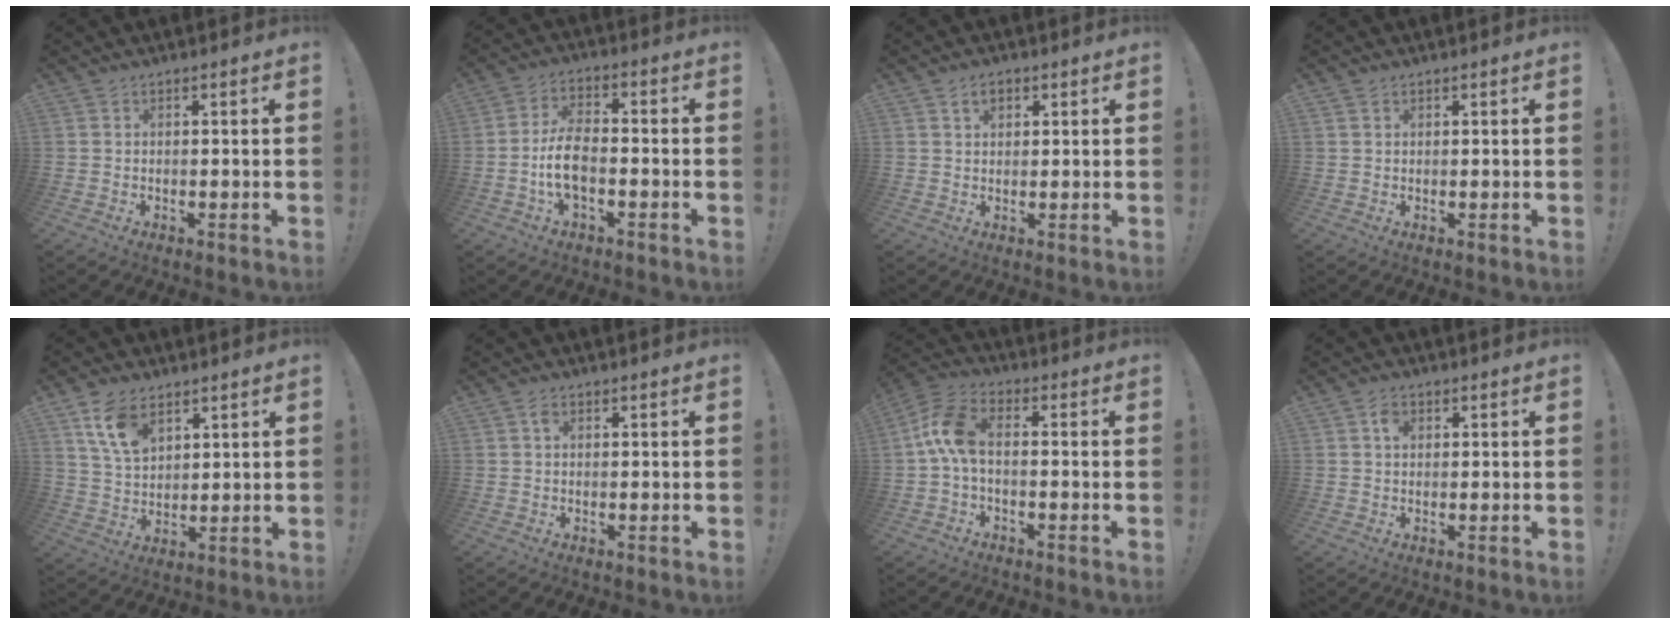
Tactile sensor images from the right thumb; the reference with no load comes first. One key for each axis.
{"total": 9.4, "fx": -3.0, "fy": 4.7, "fz": 7.6, "tx": -0.155, "ty": 0.009, "tz": -0.053}
{"total": 3.3, "fx": 1.5, "fy": 2.2, "fz": 2.0, "tx": -0.028, "ty": 0.001, "tz": 0.025}
{"total": 0.7, "fx": 0.6, "fy": 0.3, "fz": 0.1, "tx": -0.006, "ty": 0.000, "tz": 0.014}
{"total": 10.7, "fx": 6.2, "fy": 6.7, "fz": 5.6, "tx": -0.104, "ty": -0.018, "tz": 0.122}
{"total": 1.0, "fx": 0.3, "fy": 0.7, "fz": 0.6, "tx": -0.013, "ty": 0.002, "tz": 0.005}
{"total": 9.4, "fx": 0.0, "fy": 4.8, "fz": 8.1, "tx": -0.172, "ty": 0.009, "tz": 0.004}
{"total": 2.4, "fx": 0.7, "fy": 1.8, "fz": 1.4, "tx": -0.013, "ty": -0.001, "tz": 0.010}